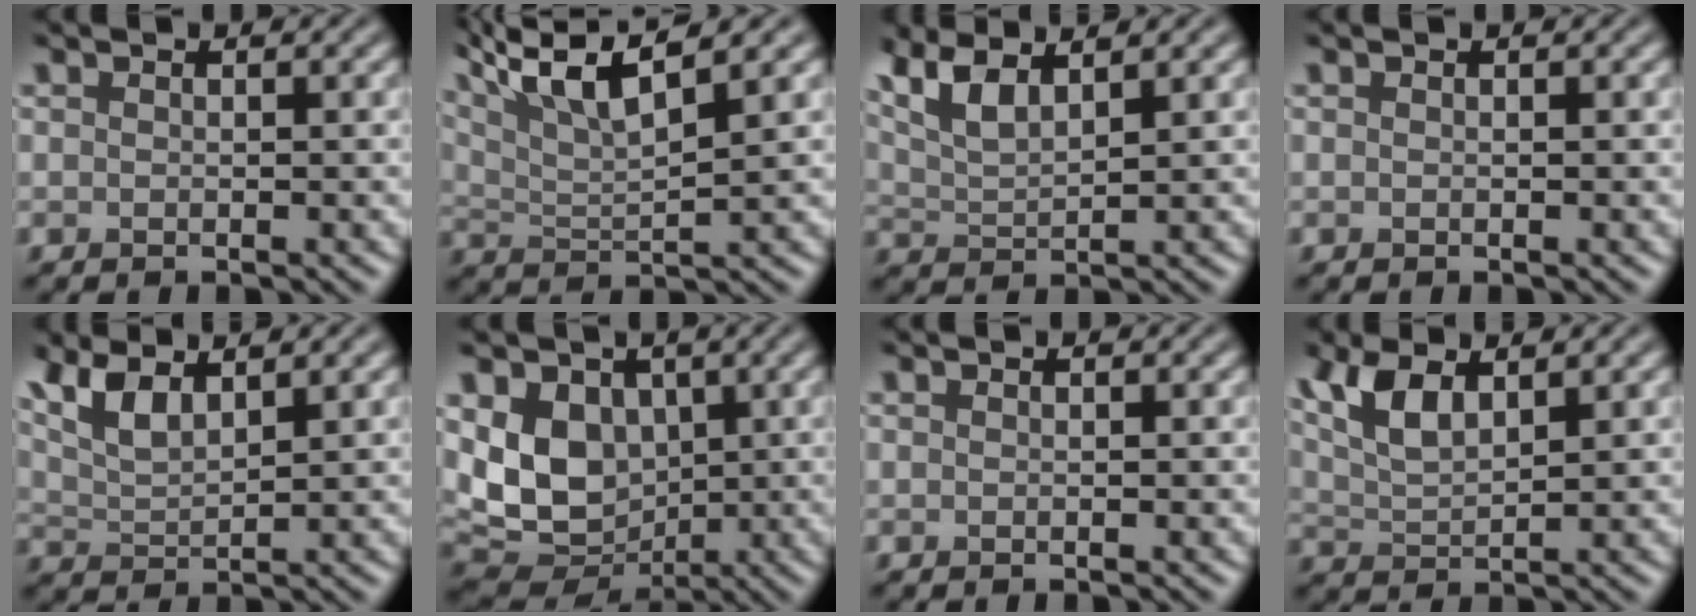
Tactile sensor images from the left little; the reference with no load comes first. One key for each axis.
{"total": 7.6, "fx": 5.1, "fy": 1.8, "fz": 5.4, "tx": -0.101, "ty": 0.019, "tz": 0.090}
{"total": 4.6, "fx": 3.1, "fy": 1.4, "fz": 3.1, "tx": -0.074, "ty": 0.008, "tz": 0.064}
{"total": 0.0}
{"total": 4.3, "fx": 2.9, "fy": 1.5, "fz": 2.8, "tx": -0.071, "ty": 0.004, "tz": 0.060}
{"total": 8.0, "fx": 0.9, "fy": 6.1, "fz": 5.0, "tx": -0.103, "ty": -0.016, "tz": 0.018}
{"total": 0.0}
{"total": 4.5, "fx": 2.5, "fy": 1.8, "fz": 3.3, "tx": -0.079, "ty": 0.004, "tz": 0.052}